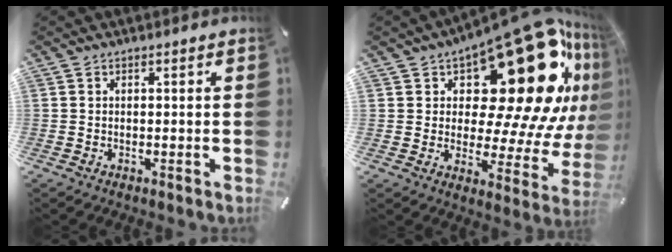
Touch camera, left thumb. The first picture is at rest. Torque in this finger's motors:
{"motor_torque": [2.01, 2.07, 0.59, -0.22, 0.20]}